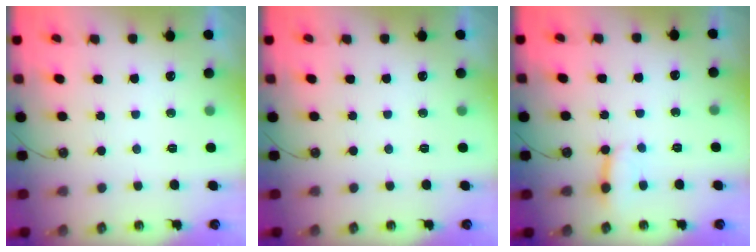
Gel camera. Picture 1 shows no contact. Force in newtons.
{"total": 0.0}
{"total": 3.1, "press": 3.1, "slide": 0.5}